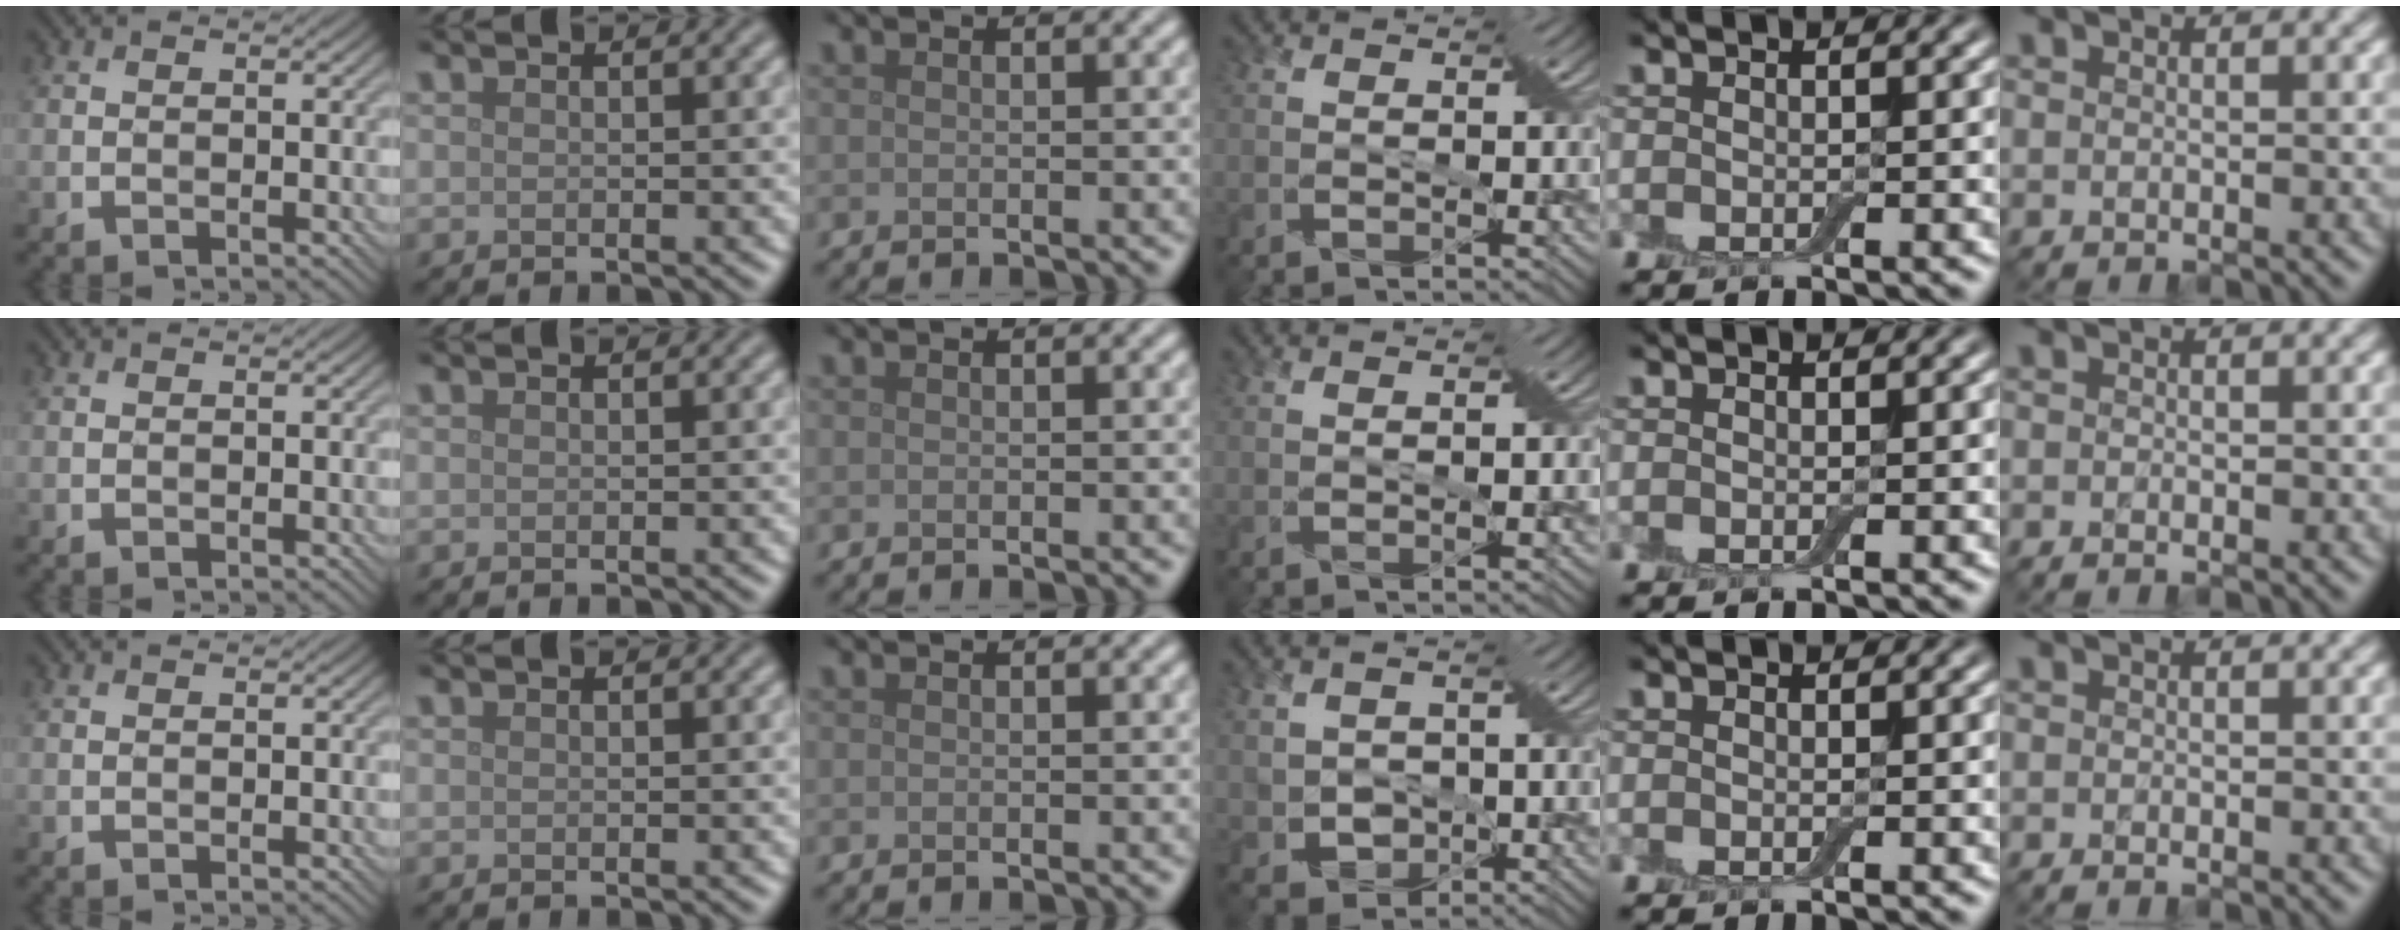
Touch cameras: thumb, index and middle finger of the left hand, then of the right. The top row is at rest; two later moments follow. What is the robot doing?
{"motion": "cut", "object": "cling film"}